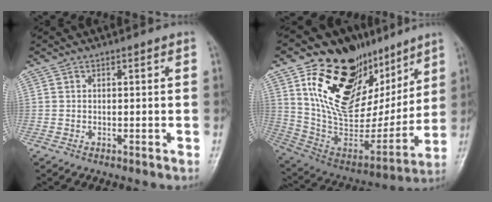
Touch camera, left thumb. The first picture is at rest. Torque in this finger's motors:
{"motor_torque": [2.70, 2.31, 1.23, -1.54, 0.39]}